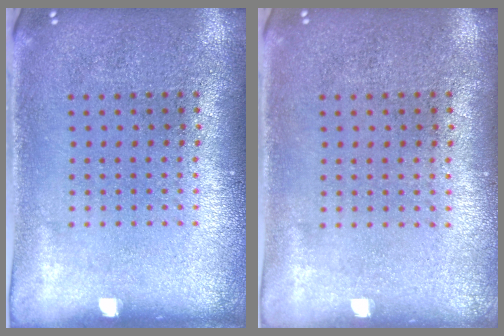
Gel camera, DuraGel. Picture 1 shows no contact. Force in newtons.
{"total": 0.0}